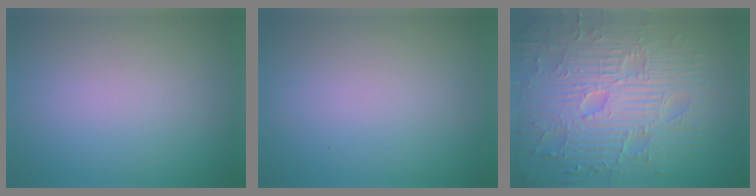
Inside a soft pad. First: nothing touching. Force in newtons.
{"total": 0.0}
{"total": 11.0, "press": 7.2, "slide": 8.3}